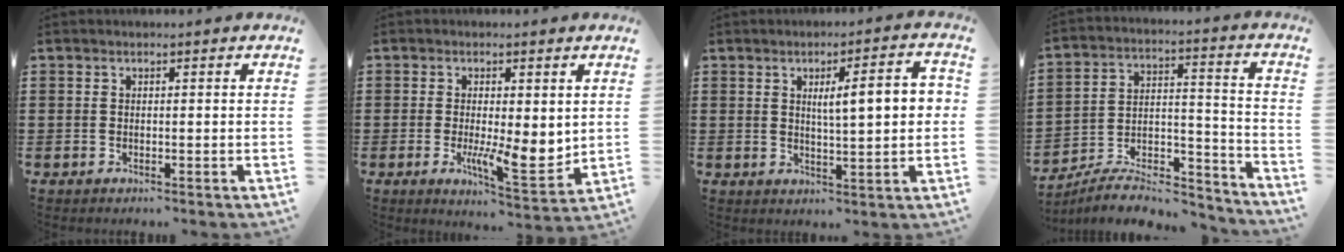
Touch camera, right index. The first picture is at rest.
{"total": 3.0, "force": [1.0, 1.4, 2.5], "torque": [-0.041, -0.004, 0.018]}
{"total": 6.9, "force": [1.5, 1.4, 6.6], "torque": [-0.117, 0.002, 0.018]}
{"total": 8.2, "force": [-7.5, 2.0, 2.8], "torque": [-0.042, 0.018, -0.145]}